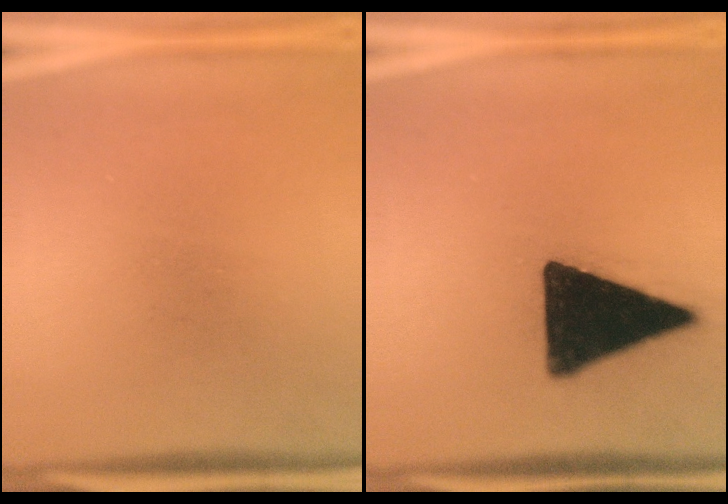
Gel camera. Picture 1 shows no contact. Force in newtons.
{"total": 19.1}